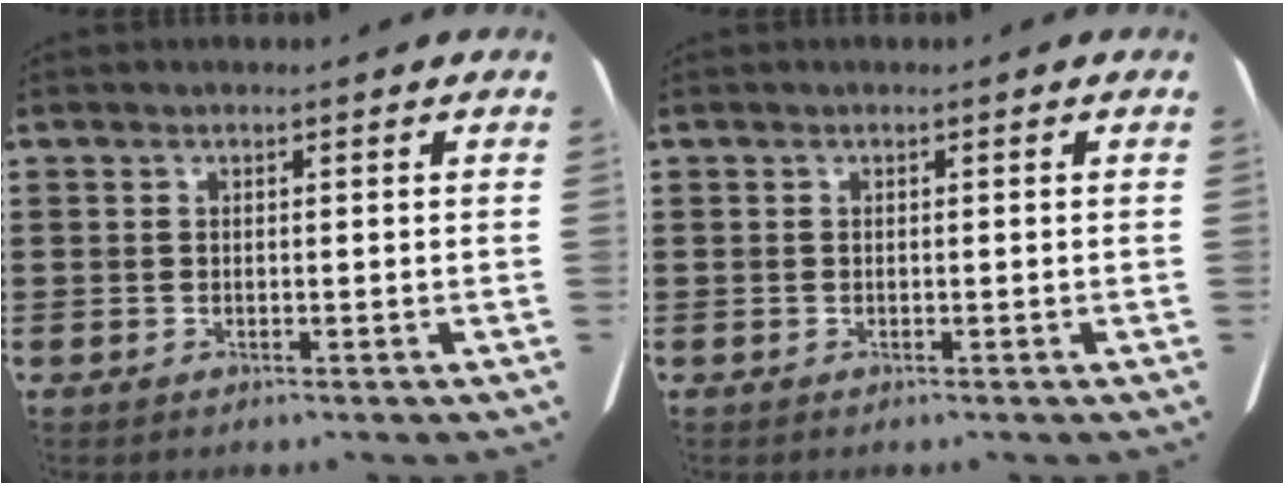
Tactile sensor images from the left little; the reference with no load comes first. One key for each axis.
{"total": 0.0}